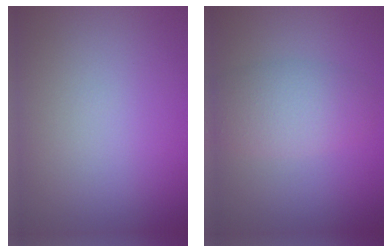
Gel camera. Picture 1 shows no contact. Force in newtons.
{"total": 4.0, "press": 4.0, "slide": 0.1}